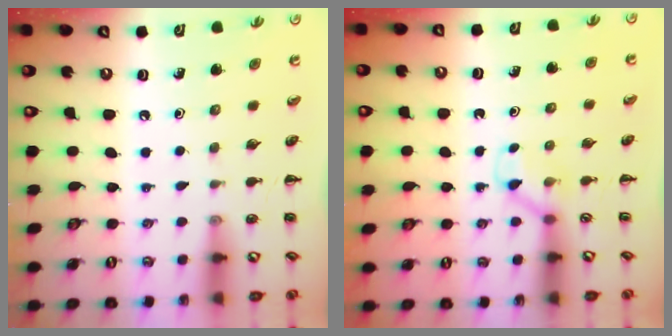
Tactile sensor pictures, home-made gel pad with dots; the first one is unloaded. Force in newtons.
{"total": 3.0, "press": 2.8, "slide": 1.1}